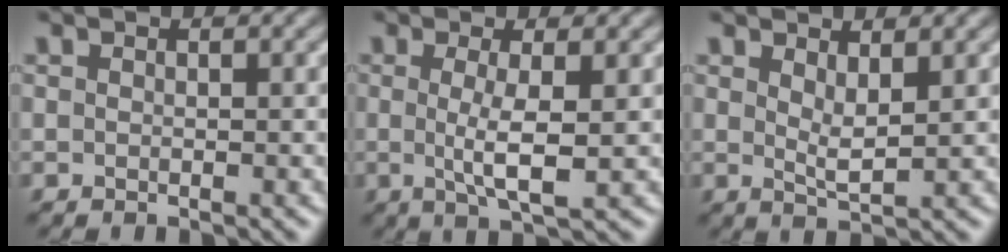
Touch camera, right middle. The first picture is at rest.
{"total": 3.4, "force": [0.1, 0.6, 3.4], "torque": [-0.063, -0.007, 0.004]}
{"total": 2.1, "force": [1.1, 0.5, 1.7], "torque": [-0.033, -0.009, 0.023]}